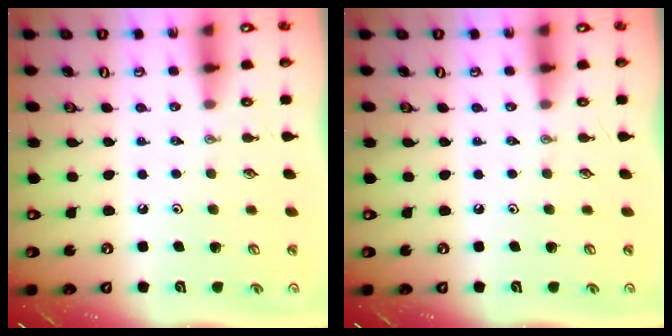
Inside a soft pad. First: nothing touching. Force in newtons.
{"total": 0.0}